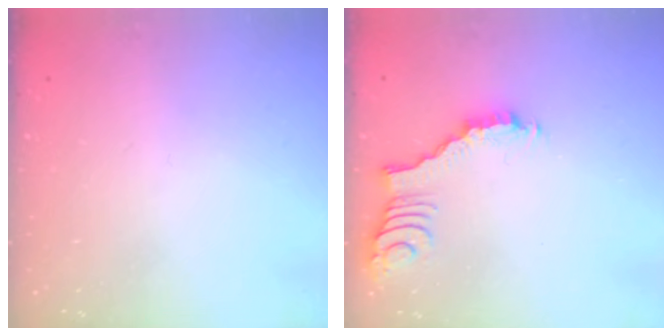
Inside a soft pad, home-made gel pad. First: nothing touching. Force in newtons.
{"total": 2.7, "press": 2.7, "slide": 0.3}